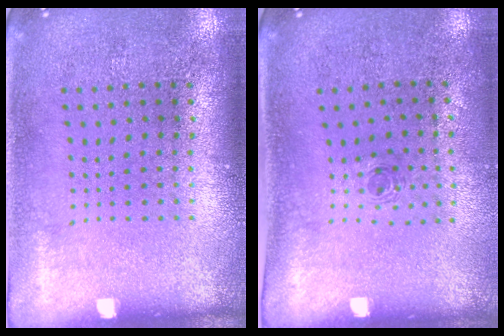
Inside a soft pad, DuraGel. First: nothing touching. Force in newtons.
{"total": 0.5, "press": 0.3, "slide": 0.5}